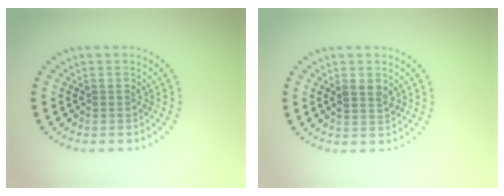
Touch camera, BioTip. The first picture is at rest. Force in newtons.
{"total": 1.7, "press": 1.6, "slide": 0.3}